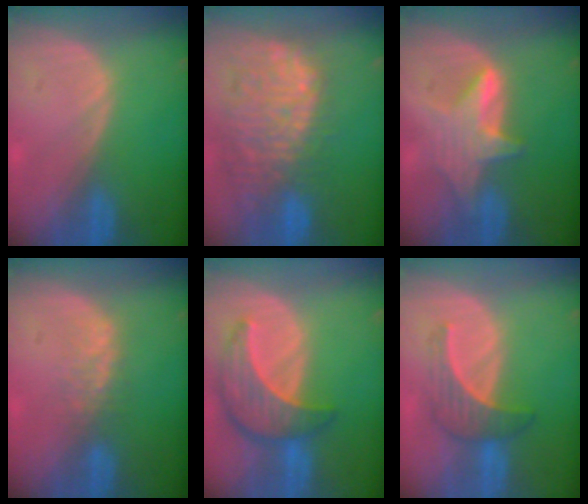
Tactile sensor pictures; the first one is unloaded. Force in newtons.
{"total": 13.2, "press": 11.3, "slide": 6.9}
{"total": 5.9, "press": 5.9, "slide": 0.5}
{"total": 2.7, "press": 2.7, "slide": 0.6}
{"total": 8.6, "press": 7.7, "slide": 3.8}
{"total": 5.0, "press": 4.9, "slide": 0.8}